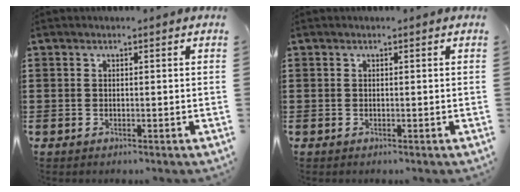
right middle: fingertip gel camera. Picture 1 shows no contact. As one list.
[{"total": 0.0}]